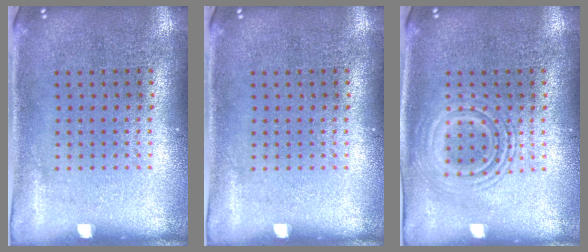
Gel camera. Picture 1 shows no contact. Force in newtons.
{"total": 0.0}
{"total": 2.8, "press": 2.8, "slide": 0.4}